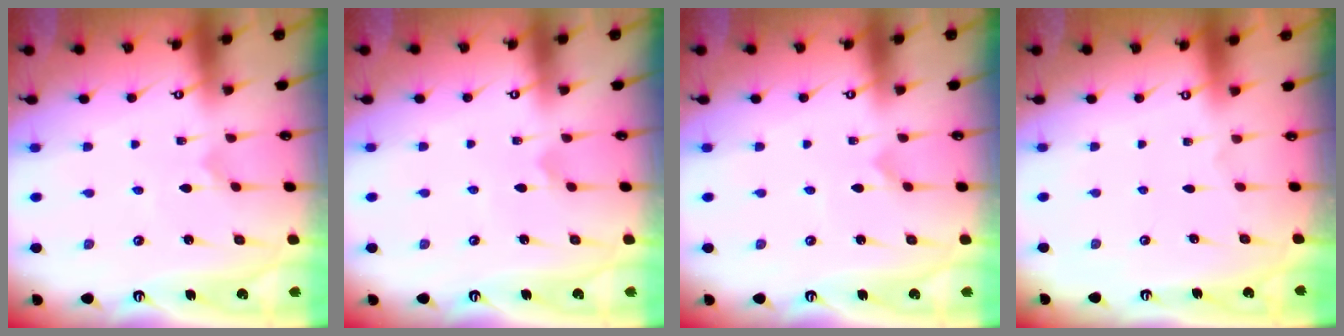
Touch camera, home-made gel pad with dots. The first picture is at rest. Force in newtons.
{"total": 2.3, "press": 2.3, "slide": 0.2}
{"total": 0.0}
{"total": 0.0}